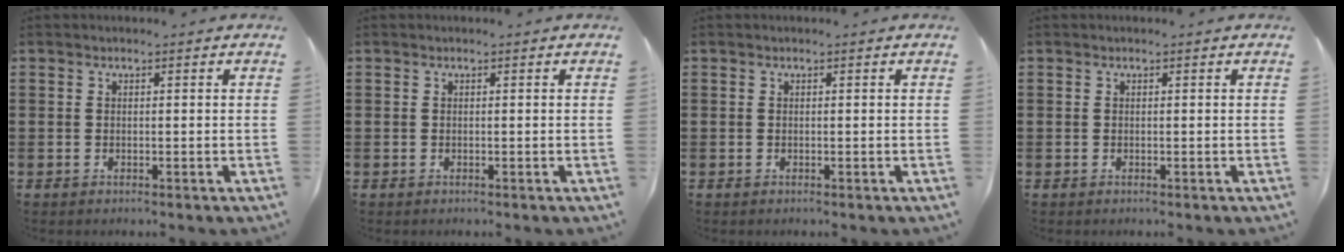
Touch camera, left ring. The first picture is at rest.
{"total": 0.0}
{"total": 0.0}
{"total": 0.0}